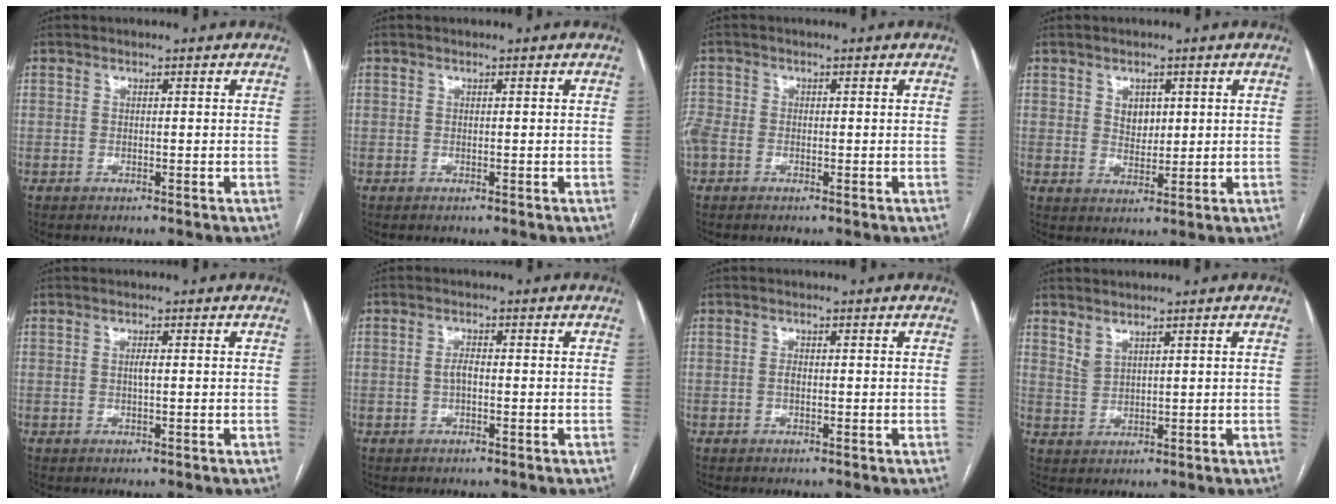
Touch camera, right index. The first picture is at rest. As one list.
[{"total": 0.0}, {"total": 4.3, "force": [-1.3, 3.3, 2.4], "torque": [-0.082, 0.008, -0.023]}, {"total": 3.3, "force": [1.2, 2.4, 2.0], "torque": [-0.032, 0.001, 0.024]}, {"total": 1.1, "force": [0.0, 0.1, 1.1], "torque": [-0.024, -0.002, 0.001]}, {"total": 1.9, "force": [-0.3, 0.8, 1.7], "torque": [-0.036, 0.002, -0.005]}, {"total": 0.9, "force": [-0.1, 0.4, 0.7], "torque": [-0.017, 0.003, 0.001]}, {"total": 2.3, "force": [2.1, 0.5, 0.7], "torque": [-0.019, -0.002, 0.051]}]